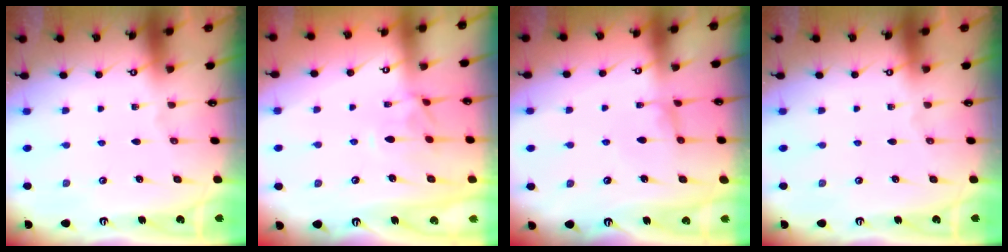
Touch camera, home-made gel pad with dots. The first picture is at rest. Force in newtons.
{"total": 0.9, "press": 0.3, "slide": 0.9}
{"total": 1.5, "press": 1.3, "slide": 0.8}
{"total": 0.0}